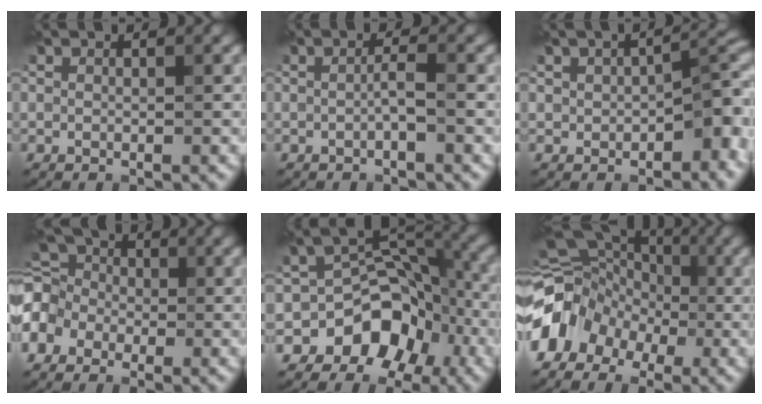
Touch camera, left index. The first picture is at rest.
{"total": 1.2, "force": [-0.3, -0.2, 1.1], "torque": [-0.022, 0.008, -0.005]}
{"total": 6.6, "force": [-0.9, 3.9, 5.2], "torque": [-0.057, 0.010, -0.018]}
{"total": 7.7, "force": [-0.7, 5.9, 4.8], "torque": [-0.111, 0.026, -0.045]}
{"total": 6.7, "force": [-3.4, 4.8, 3.2], "torque": [-0.025, 0.024, -0.059]}
{"total": 7.1, "force": [-2.4, 5.7, 3.6], "torque": [-0.046, 0.014, -0.050]}